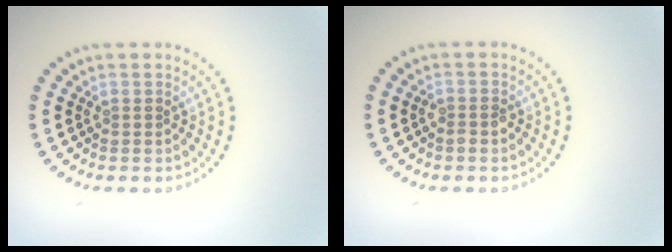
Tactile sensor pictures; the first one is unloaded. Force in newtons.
{"total": 1.0, "press": 1.0, "slide": 0.3}